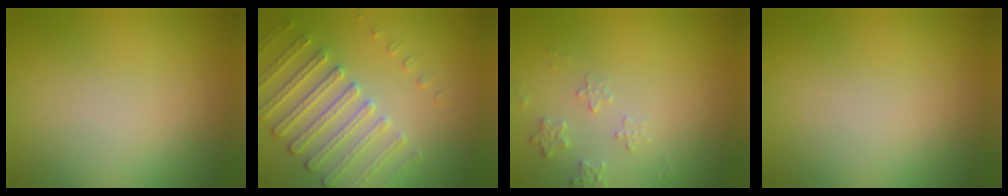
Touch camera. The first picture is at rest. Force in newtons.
{"total": 3.3, "press": 3.0, "slide": 1.4}
{"total": 1.6, "press": 1.6, "slide": 0.4}
{"total": 0.0}